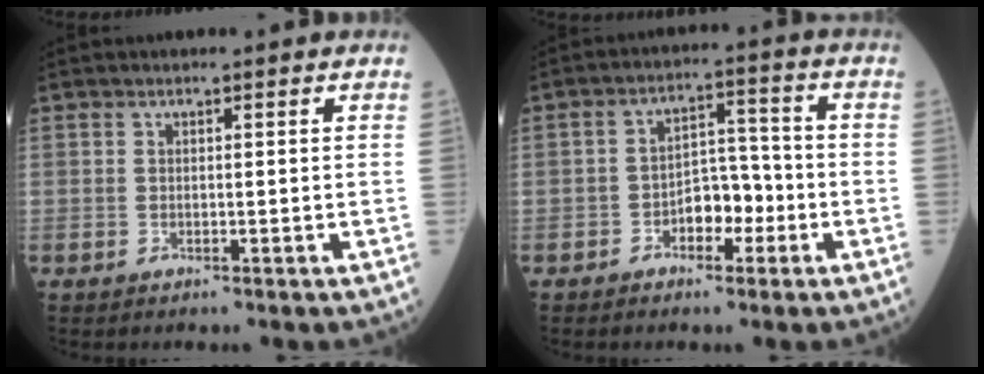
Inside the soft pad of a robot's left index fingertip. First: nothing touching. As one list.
[{"total": 5.8, "force": [-2.6, 3.1, 4.1], "torque": [-0.063, 0.016, -0.048]}]